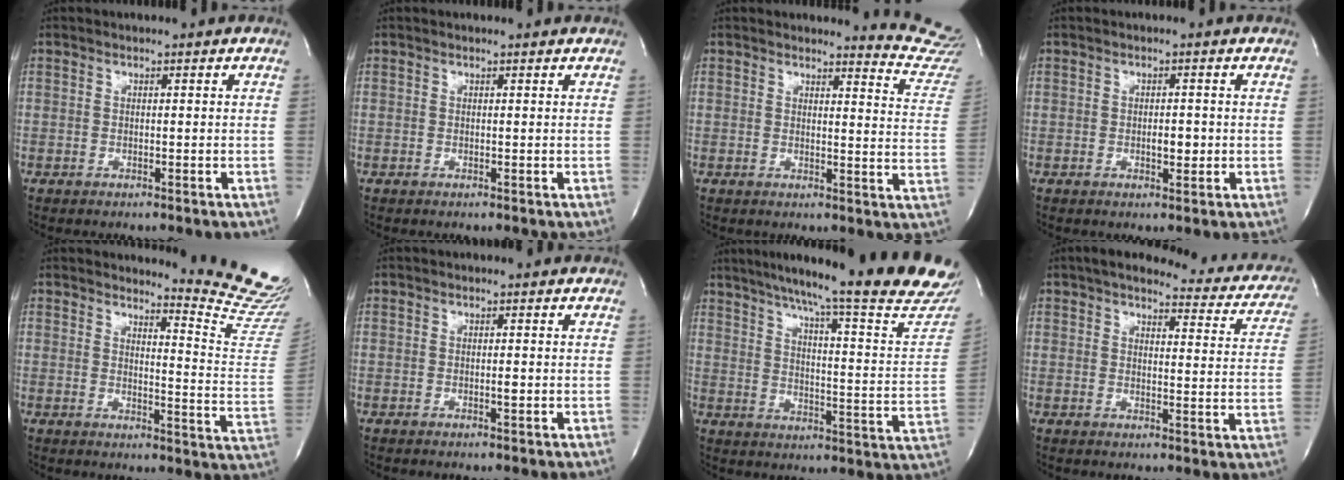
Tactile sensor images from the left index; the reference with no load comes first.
{"total": 1.0, "force": [1.0, 0.1, 0.1], "torque": [-0.009, 0.002, 0.008]}
{"total": 9.4, "force": [9.4, -0.5, -0.4], "torque": [0.014, -0.114, 0.073]}
{"total": 2.0, "force": [-0.3, 0.9, 1.7], "torque": [-0.027, 0.000, -0.002]}
{"total": 13.2, "force": [13.0, -1.7, 1.6], "torque": [-0.014, -0.151, 0.131]}
{"total": 0.6, "force": [0.0, 0.1, 0.6], "torque": [-0.013, -0.001, -0.003]}
{"total": 27.9, "force": [23.8, 1.0, 14.5], "torque": [-0.219, -0.065, 0.297]}
{"total": 17.2, "force": [15.0, 4.6, 6.9], "torque": [-0.064, -0.020, 0.155]}